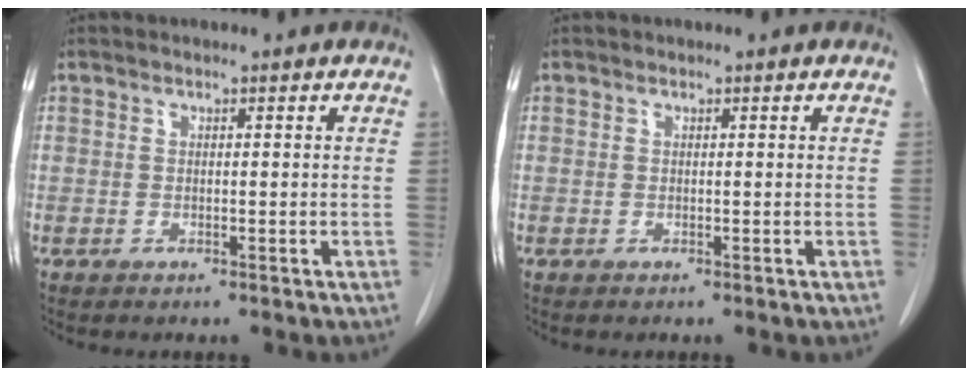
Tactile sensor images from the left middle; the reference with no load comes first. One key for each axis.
{"total": 0.0}